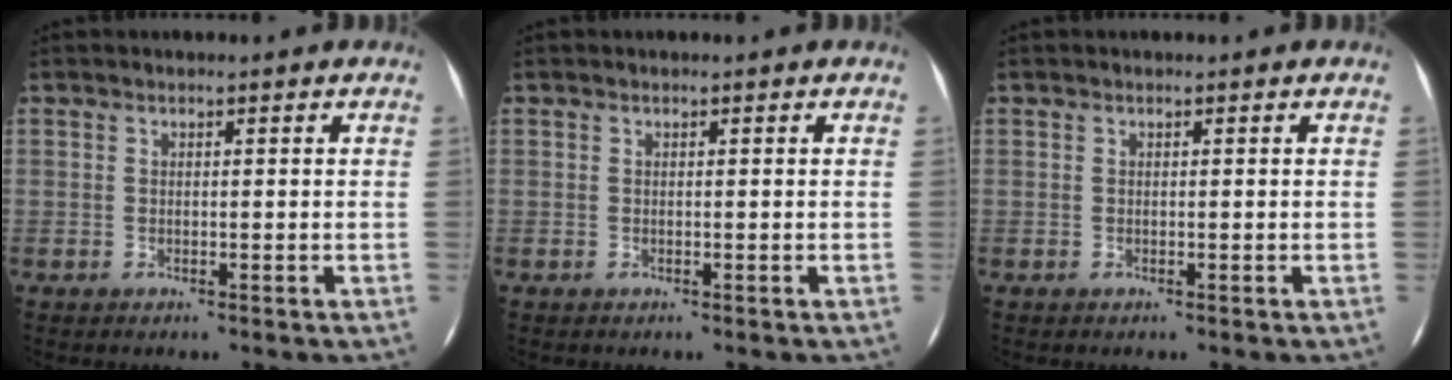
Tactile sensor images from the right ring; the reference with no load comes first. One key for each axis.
{"total": 0.0}
{"total": 0.0}